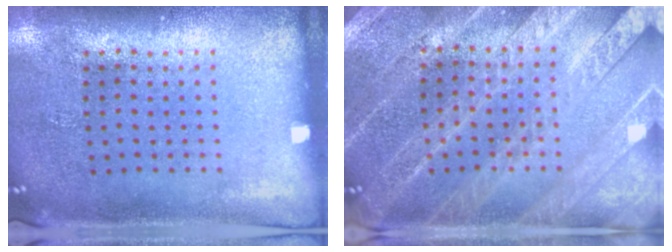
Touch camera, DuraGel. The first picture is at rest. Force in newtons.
{"total": 3.4, "press": 3.3, "slide": 1.0}